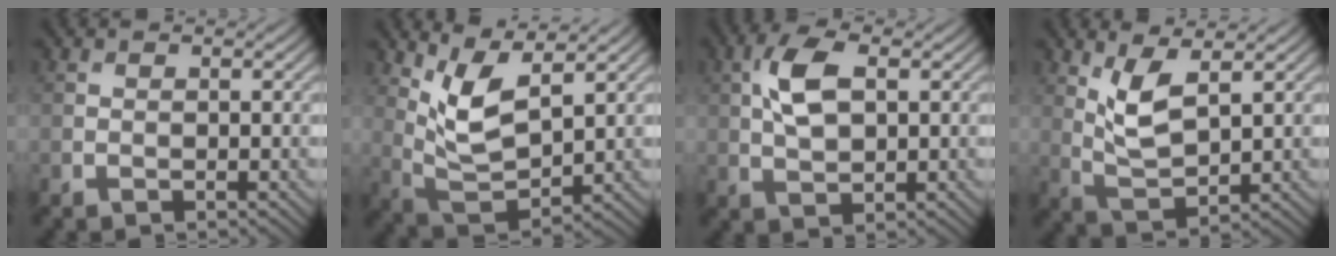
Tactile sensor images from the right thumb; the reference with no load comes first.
{"total": 7.2, "force": [4.0, 2.6, 5.4], "torque": [-0.126, -0.007, 0.087]}
{"total": 6.2, "force": [1.5, 3.2, 5.1], "torque": [-0.114, 0.010, 0.026]}
{"total": 5.6, "force": [2.7, 1.9, 4.6], "torque": [-0.104, -0.007, 0.059]}